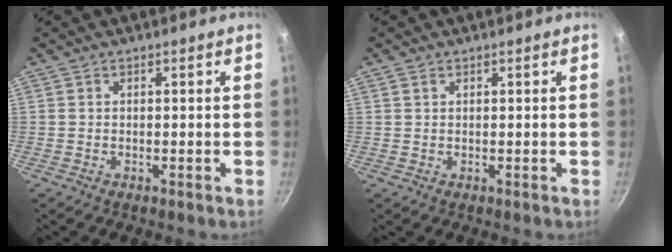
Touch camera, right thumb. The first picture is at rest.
{"total": 0.7, "force": [0.4, 0.4, 0.3], "torque": [-0.006, 0.001, 0.007]}